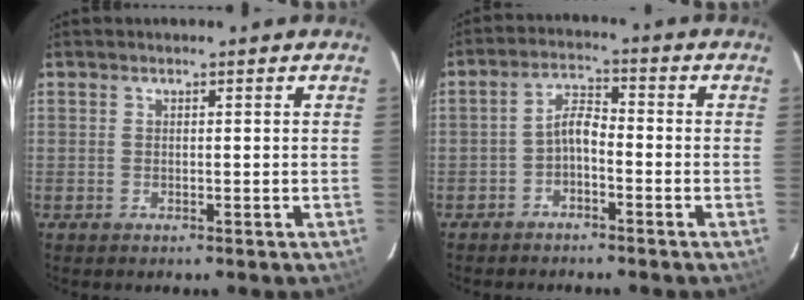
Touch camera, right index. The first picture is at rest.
{"total": 3.7, "force": [-2.2, 1.4, 2.6], "torque": [-0.057, 0.015, -0.042]}